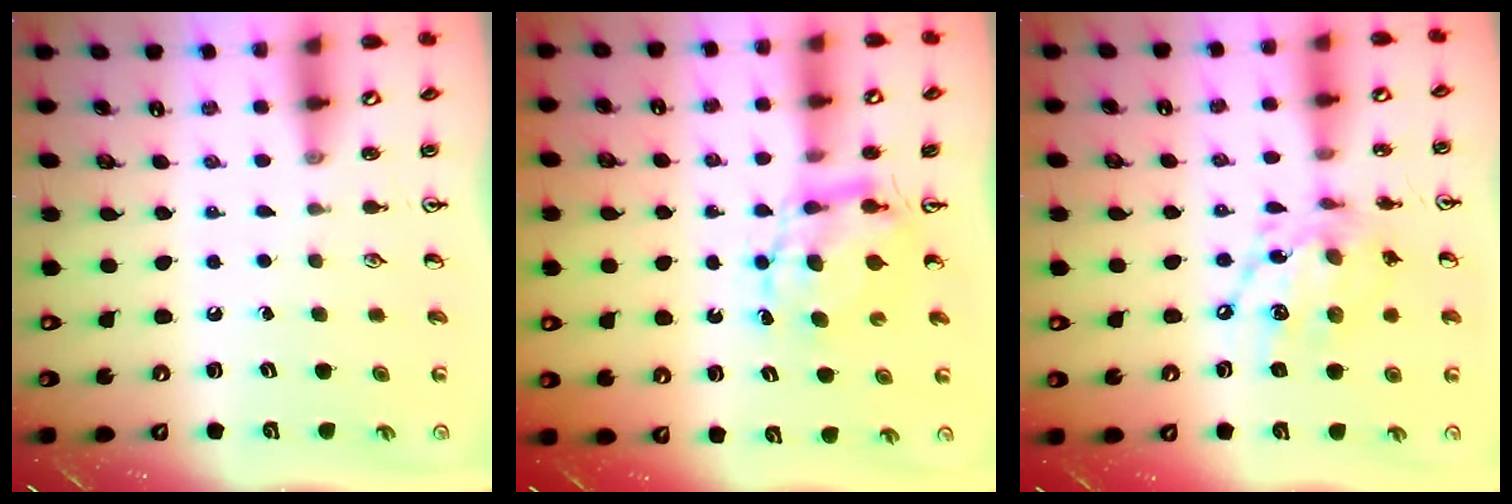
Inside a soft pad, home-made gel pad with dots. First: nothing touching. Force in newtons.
{"total": 5.8, "press": 5.8, "slide": 0.4}
{"total": 13.4, "press": 13.4, "slide": 1.0}